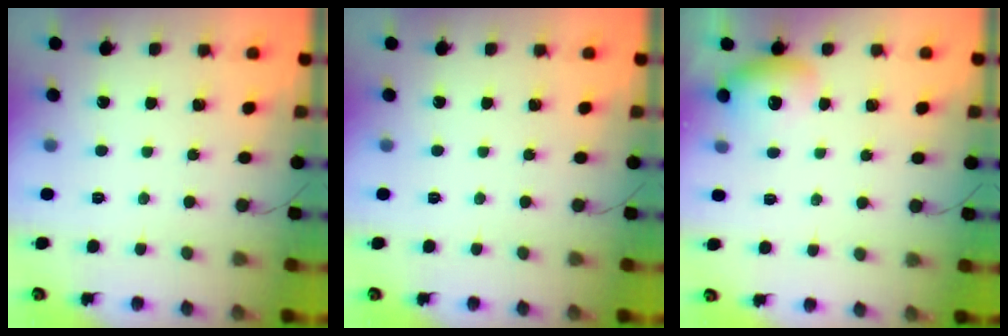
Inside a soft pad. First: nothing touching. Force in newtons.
{"total": 0.0}
{"total": 11.2, "press": 10.3, "slide": 4.4}